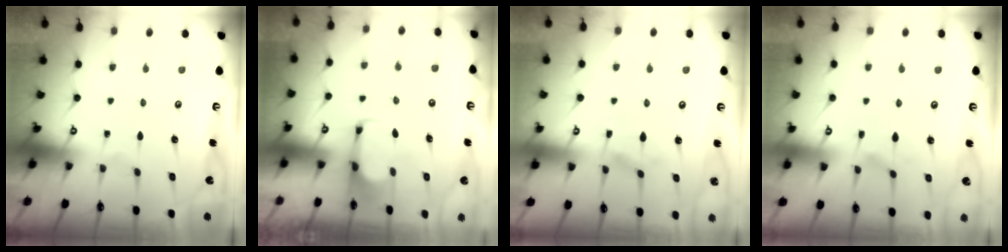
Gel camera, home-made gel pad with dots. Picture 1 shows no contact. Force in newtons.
{"total": 2.8, "press": 2.7, "slide": 0.9}
{"total": 1.8, "press": 1.5, "slide": 1.0}
{"total": 2.2, "press": 1.9, "slide": 1.1}